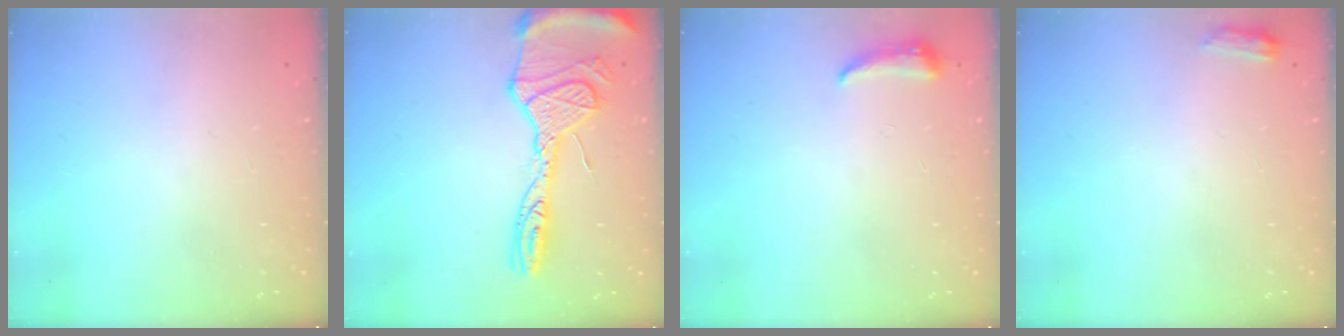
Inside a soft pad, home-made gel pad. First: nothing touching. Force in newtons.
{"total": 17.8, "press": 17.7, "slide": 1.7}
{"total": 4.3, "press": 4.2, "slide": 0.9}
{"total": 3.3, "press": 3.2, "slide": 0.5}